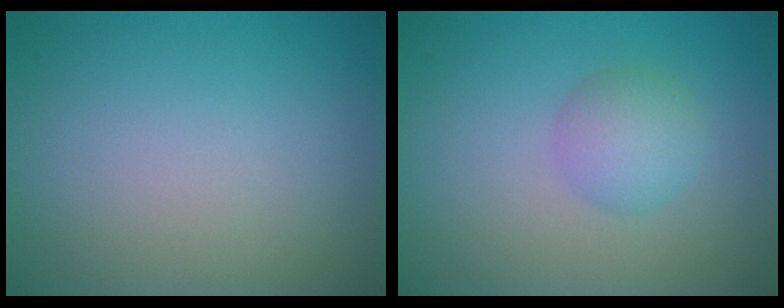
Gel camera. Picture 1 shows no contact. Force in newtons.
{"total": 2.7, "press": 2.7, "slide": 0.1}